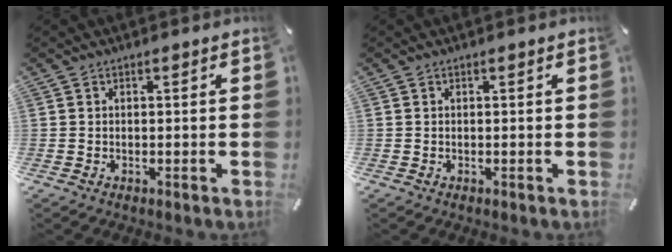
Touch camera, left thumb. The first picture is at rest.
{"total": 0.0}